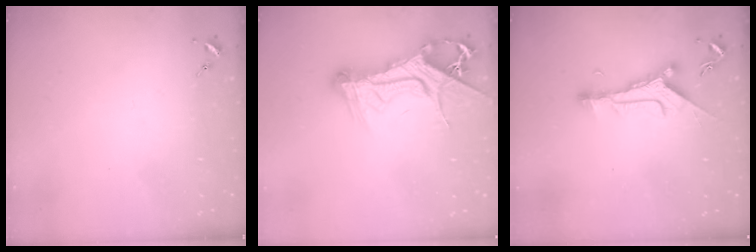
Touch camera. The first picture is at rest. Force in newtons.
{"total": 16.5, "press": 16.4, "slide": 1.8}
{"total": 9.8, "press": 9.8, "slide": 0.6}